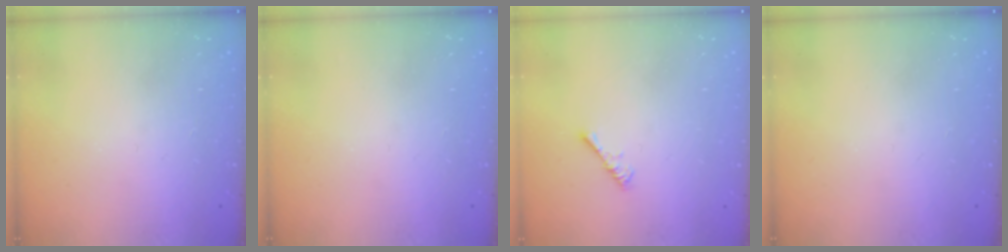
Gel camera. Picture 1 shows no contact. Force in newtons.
{"total": 0.0}
{"total": 0.8, "press": 0.8, "slide": 0.3}
{"total": 0.0}